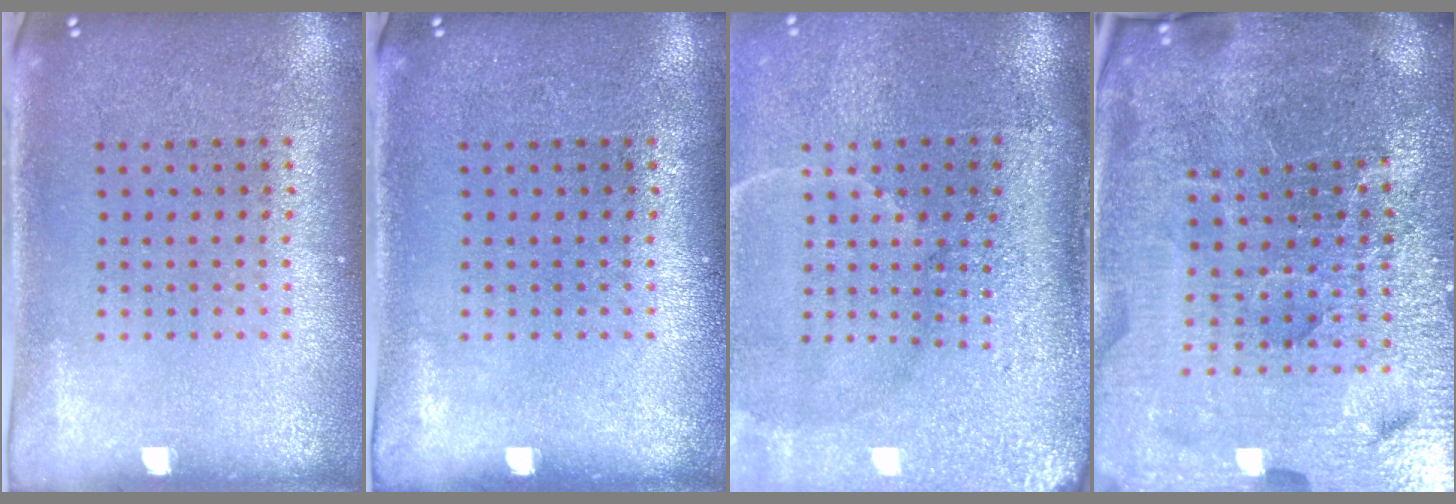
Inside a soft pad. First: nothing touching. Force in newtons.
{"total": 0.0}
{"total": 4.6, "press": 3.9, "slide": 2.4}
{"total": 6.3, "press": 5.7, "slide": 2.7}